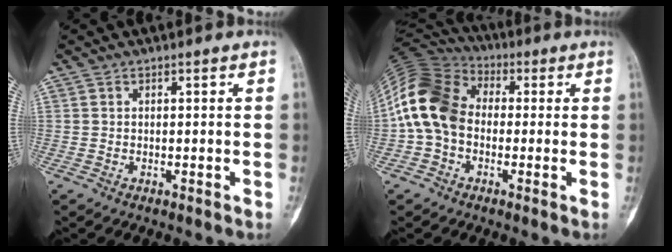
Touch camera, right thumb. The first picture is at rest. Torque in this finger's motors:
{"motor_torque": [2.32, 2.15, 0.81, -0.66, 0.15]}